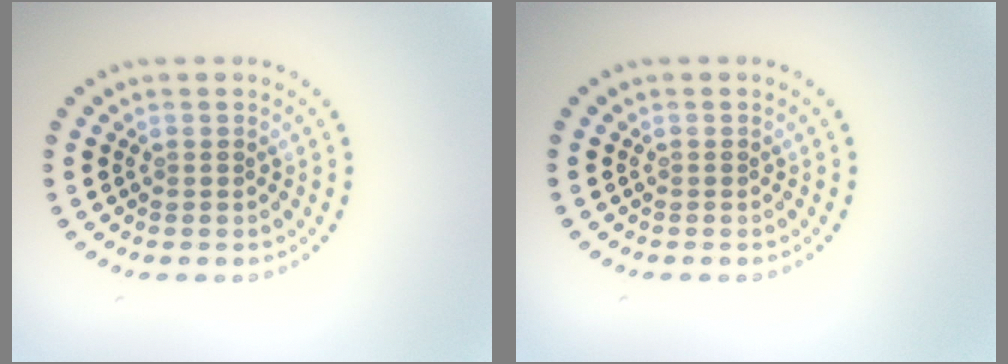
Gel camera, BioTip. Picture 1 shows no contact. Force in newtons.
{"total": 0.0}